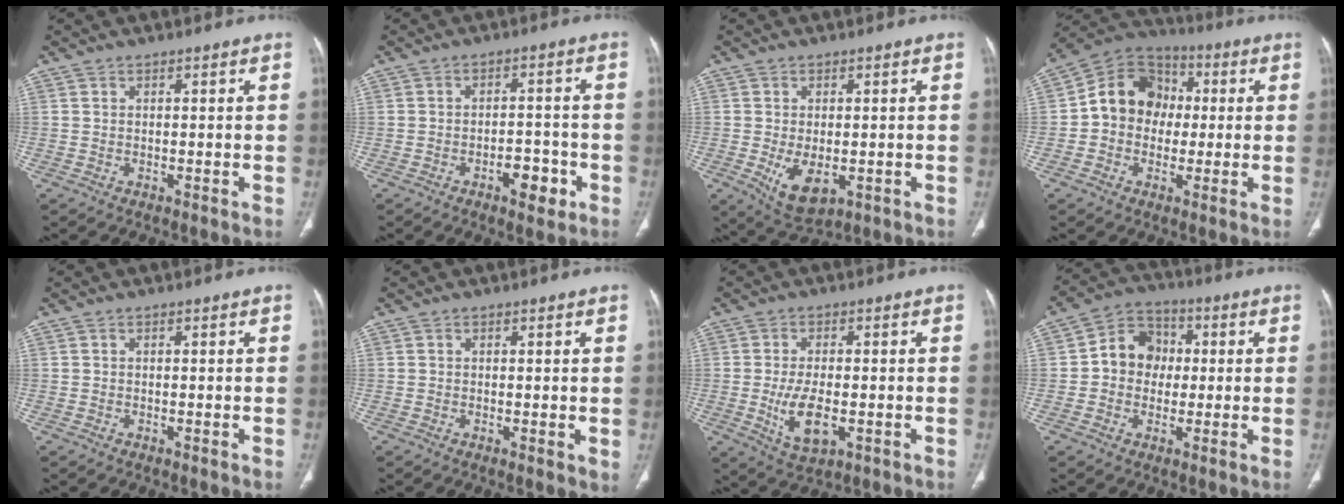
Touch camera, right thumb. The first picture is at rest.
{"total": 5.8, "force": [-2.8, 2.8, 4.2], "torque": [-0.044, 0.019, -0.038]}
{"total": 7.2, "force": [-1.6, 4.0, 5.8], "torque": [-0.098, -0.012, -0.013]}
{"total": 12.7, "force": [0.4, 10.8, 6.7], "torque": [-0.076, 0.033, -0.008]}
{"total": 0.0}
{"total": 1.8, "force": [0.2, 0.6, 1.7], "torque": [-0.027, -0.008, 0.000]}
{"total": 8.0, "force": [-1.6, 3.9, 6.8], "torque": [-0.127, -0.006, -0.019]}
{"total": 9.3, "force": [0.3, 8.1, 4.7], "torque": [-0.043, 0.022, -0.009]}